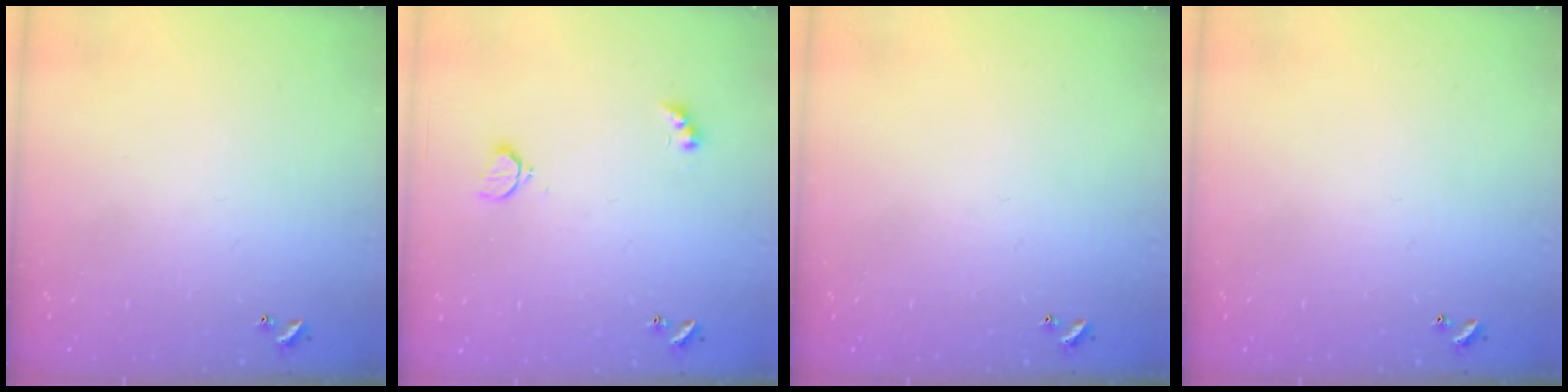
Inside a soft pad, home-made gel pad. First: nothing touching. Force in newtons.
{"total": 2.9, "press": 2.8, "slide": 0.7}
{"total": 0.0}
{"total": 0.0}